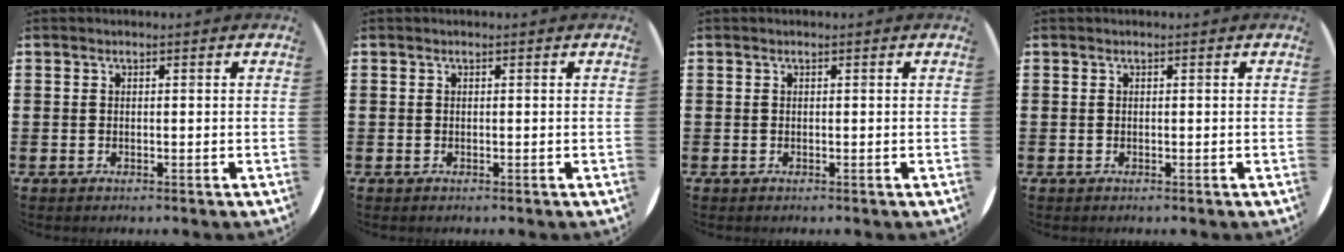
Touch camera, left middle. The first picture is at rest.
{"total": 0.0}
{"total": 0.0}
{"total": 0.0}